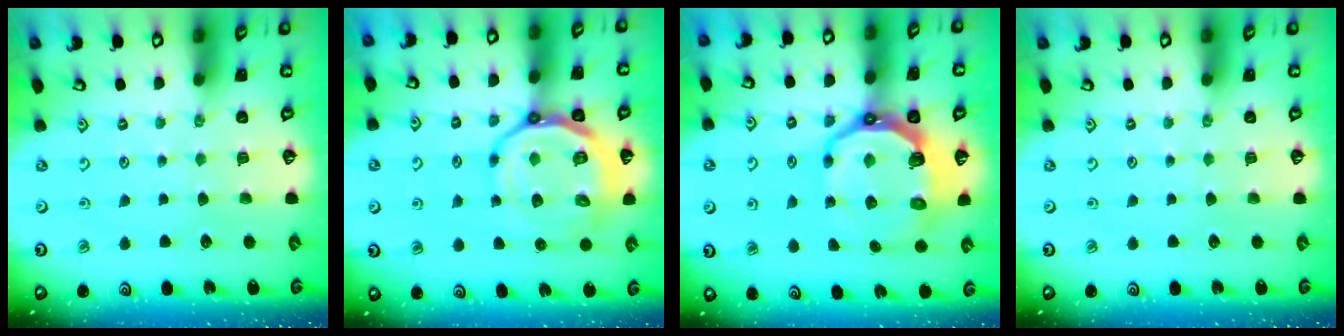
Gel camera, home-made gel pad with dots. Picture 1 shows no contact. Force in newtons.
{"total": 15.0, "press": 14.8, "slide": 2.7}
{"total": 12.8, "press": 11.8, "slide": 4.8}
{"total": 0.0}